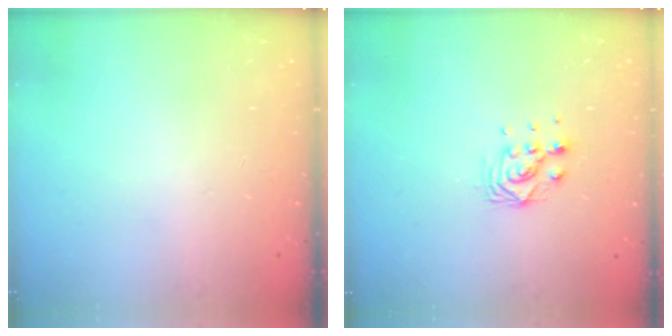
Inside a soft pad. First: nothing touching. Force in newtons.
{"total": 6.6, "press": 6.6, "slide": 0.4}